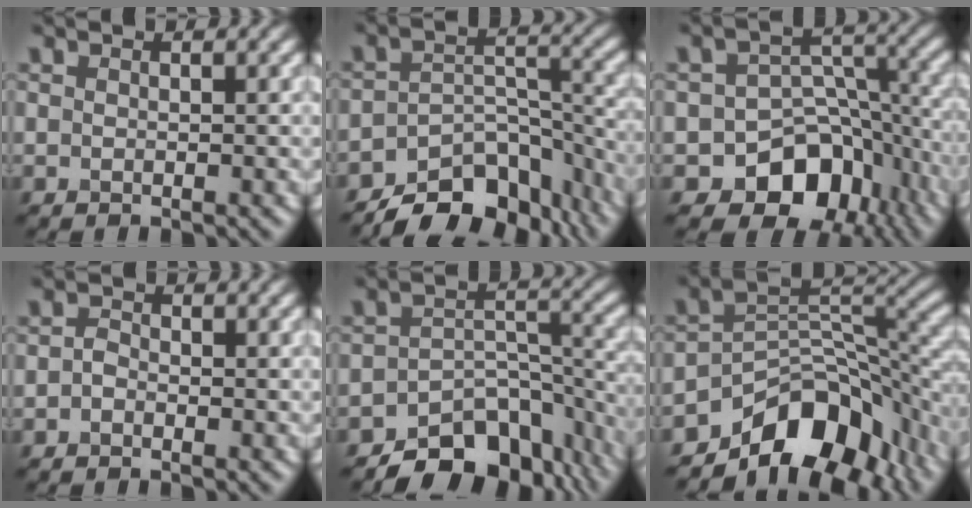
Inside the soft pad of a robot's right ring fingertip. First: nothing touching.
{"total": 9.8, "force": [-7.7, 4.2, 4.3], "torque": [-0.061, -0.008, -0.122]}
{"total": 9.5, "force": [-5.3, 6.7, 4.1], "torque": [-0.040, -0.001, -0.086]}
{"total": 0.7, "force": [-0.3, 0.6, 0.4], "torque": [-0.011, 0.004, -0.011]}
{"total": 9.2, "force": [-6.9, 4.5, 4.1], "torque": [-0.047, -0.018, -0.108]}
{"total": 10.6, "force": [-6.9, 5.5, 5.8], "torque": [-0.071, 0.002, -0.125]}